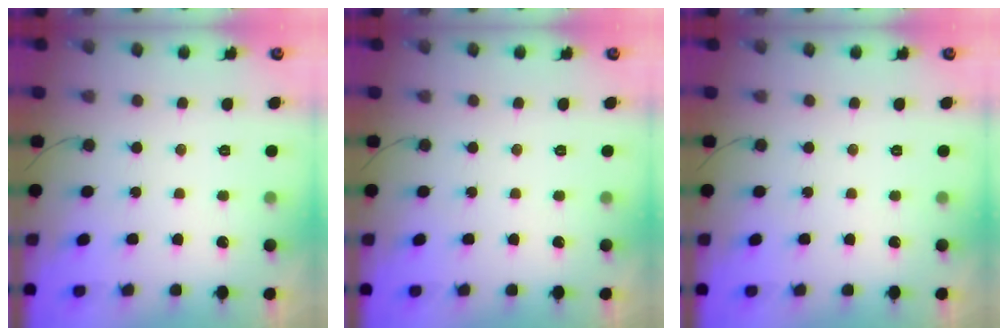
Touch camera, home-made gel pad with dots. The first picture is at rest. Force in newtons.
{"total": 0.0}
{"total": 0.0}